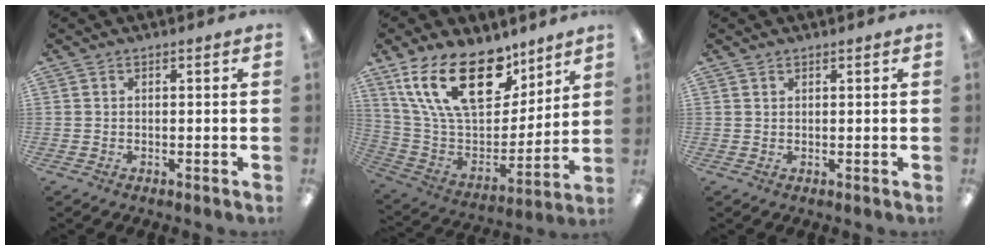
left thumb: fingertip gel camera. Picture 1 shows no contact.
{"total": 24.0, "force": [13.8, 12.6, 15.0], "torque": [-0.281, -0.075, 0.246]}
{"total": 0.9, "force": [0.7, 0.5, 0.2], "torque": [-0.005, 0.001, 0.014]}